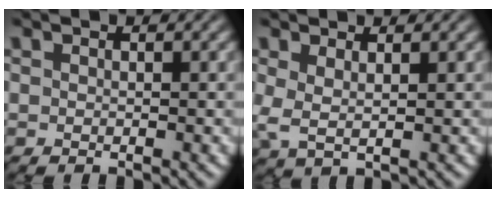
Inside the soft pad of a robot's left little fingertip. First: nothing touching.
{"total": 1.7, "force": [0.7, 0.5, 1.4], "torque": [-0.036, -0.001, 0.013]}